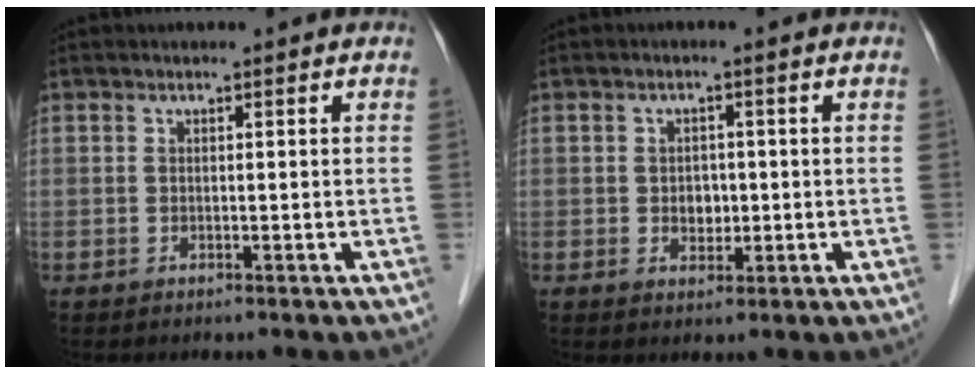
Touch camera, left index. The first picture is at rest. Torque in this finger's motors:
{"motor_torque": [0.12, 0.02, 0.03, 0.01]}